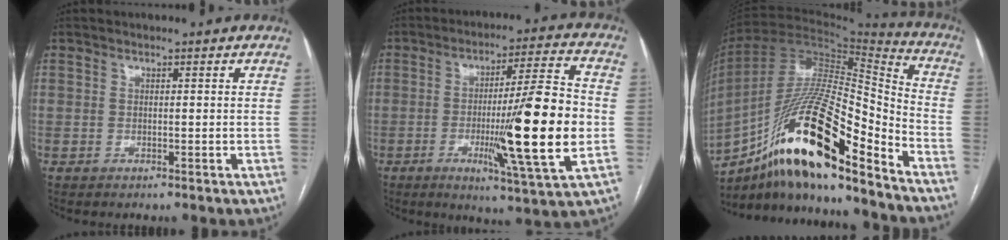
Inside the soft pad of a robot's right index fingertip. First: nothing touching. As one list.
[{"total": 17.8, "force": [-3.0, -0.2, 17.5], "torque": [-0.273, -0.018, -0.050]}, {"total": 23.4, "force": [-14.1, 4.1, 18.2], "torque": [-0.326, -0.004, -0.243]}]